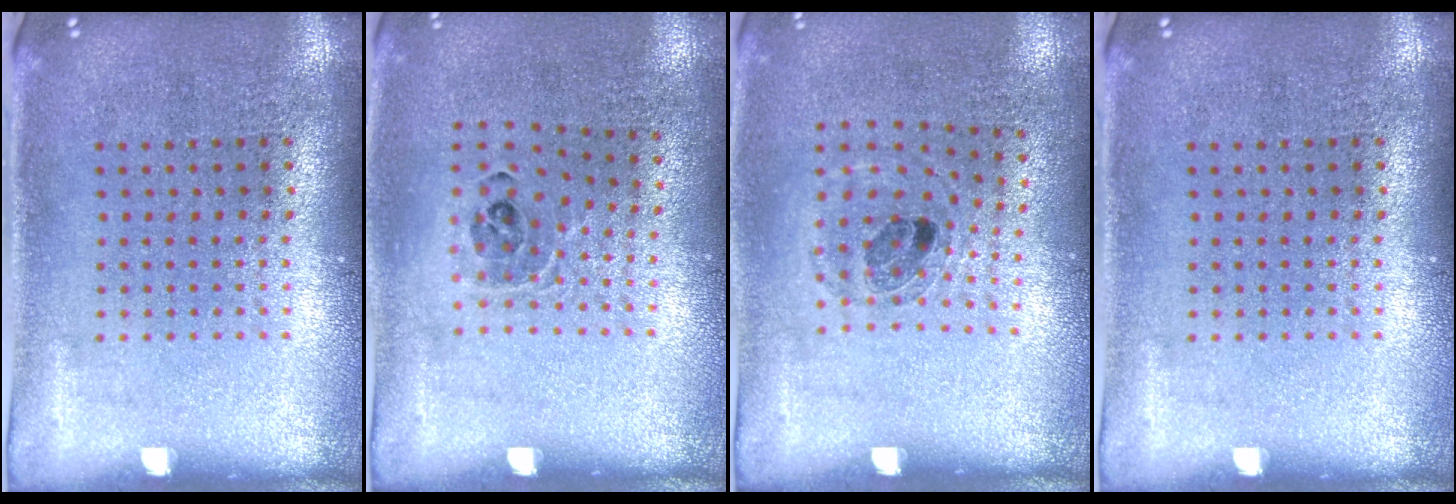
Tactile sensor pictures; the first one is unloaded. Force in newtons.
{"total": 0.8, "press": 0.8, "slide": 0.2}
{"total": 0.9, "press": 0.9, "slide": 0.3}
{"total": 0.0}